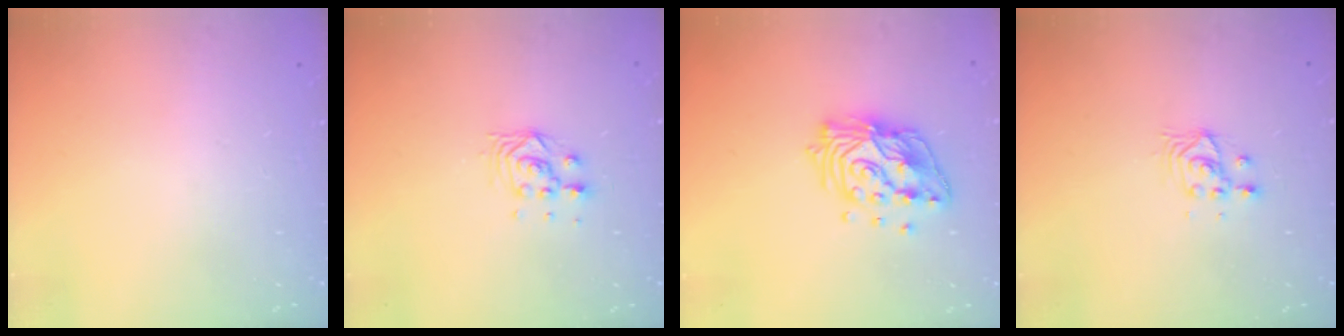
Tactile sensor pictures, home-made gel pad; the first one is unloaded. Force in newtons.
{"total": 6.1, "press": 6.0, "slide": 0.4}
{"total": 15.9, "press": 15.8, "slide": 1.8}
{"total": 3.8, "press": 3.8, "slide": 0.3}